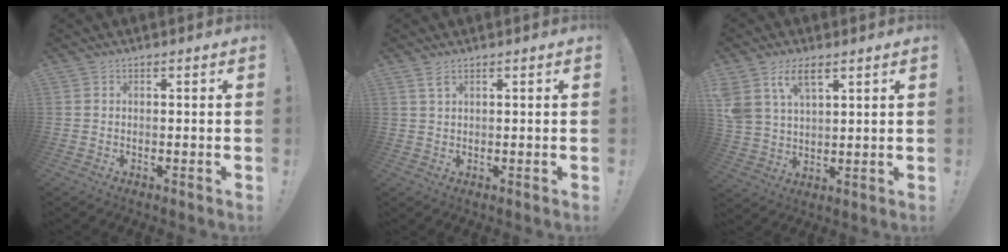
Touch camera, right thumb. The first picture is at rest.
{"total": 2.3, "force": [1.3, 0.8, 1.7], "torque": [-0.031, -0.001, 0.023]}
{"total": 9.4, "force": [5.4, 5.0, 5.7], "torque": [-0.122, -0.012, 0.106]}